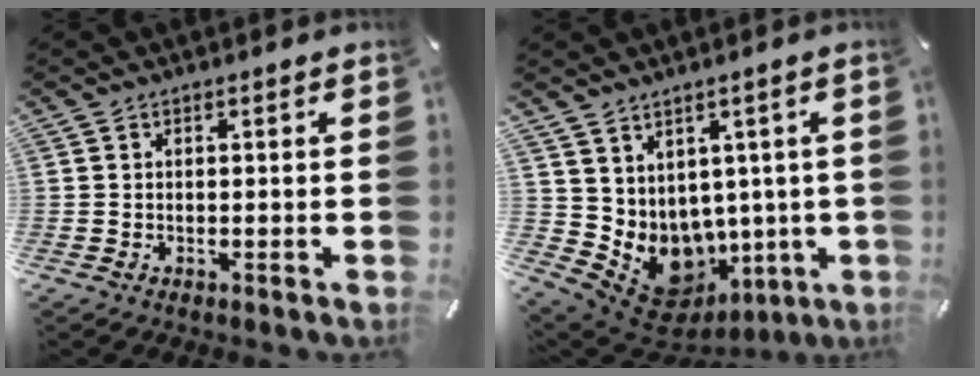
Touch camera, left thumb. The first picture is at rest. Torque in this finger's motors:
{"motor_torque": [0.62, 0.84, 0.37, 0.01, 0.28]}